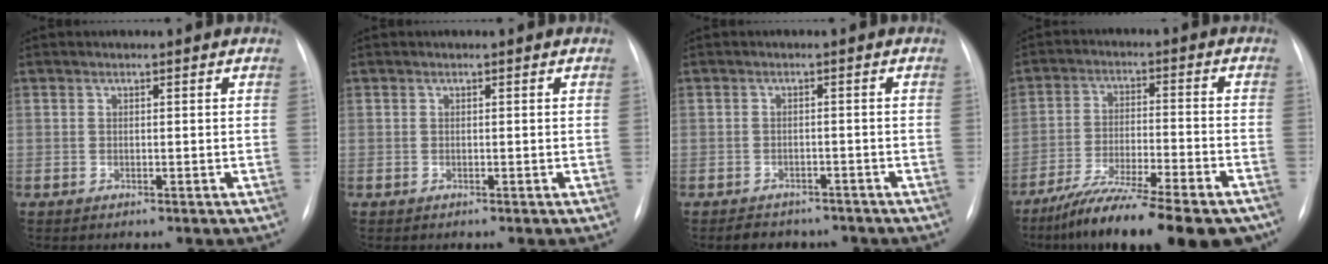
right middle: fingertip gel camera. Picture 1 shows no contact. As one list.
[{"total": 0.0}, {"total": 5.7, "force": [-4.8, 2.8, 1.1], "torque": [-0.014, 0.007, -0.059]}, {"total": 19.4, "force": [-15.4, 2.6, 11.6], "torque": [-0.153, -0.013, -0.242]}]